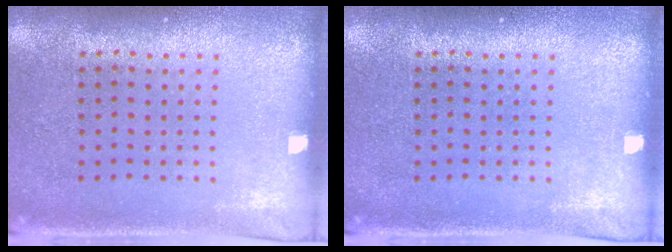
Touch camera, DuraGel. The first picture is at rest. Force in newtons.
{"total": 0.0}